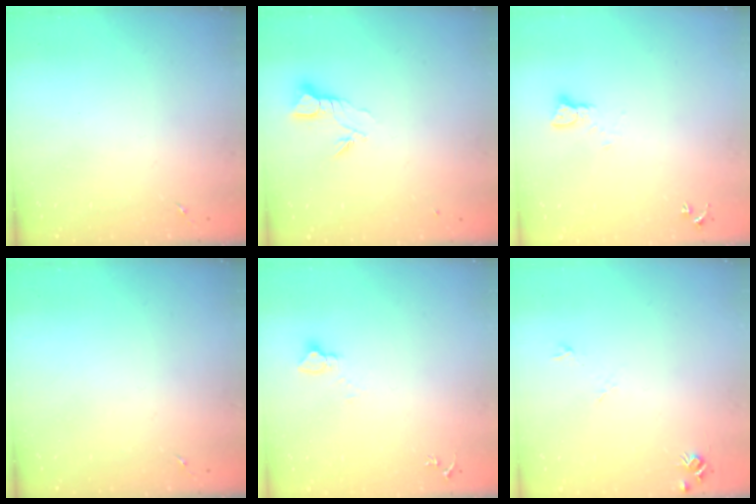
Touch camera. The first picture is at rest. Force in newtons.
{"total": 3.7, "press": 3.7, "slide": 0.2}
{"total": 2.1, "press": 2.1, "slide": 0.2}
{"total": 0.0}
{"total": 2.7, "press": 2.7, "slide": 0.1}
{"total": 5.5, "press": 5.5, "slide": 0.7}